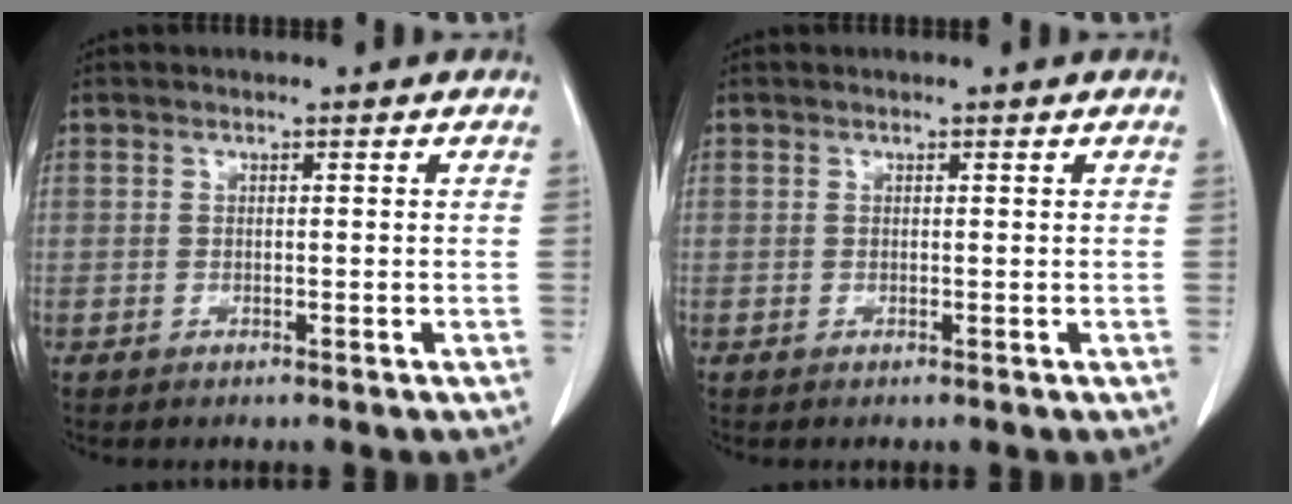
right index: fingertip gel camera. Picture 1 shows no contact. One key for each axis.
{"total": 0.0}